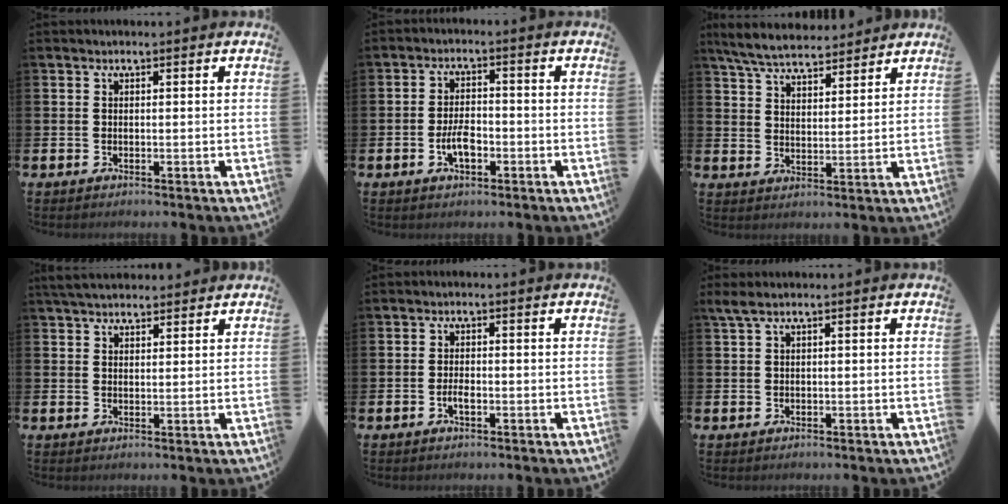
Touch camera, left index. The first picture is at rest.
{"total": 3.9, "force": [-1.3, 1.9, 3.1], "torque": [-0.053, 0.005, -0.023]}
{"total": 6.4, "force": [6.1, 1.3, 1.6], "torque": [-0.057, -0.023, 0.112]}
{"total": 3.9, "force": [3.7, 1.0, 0.8], "torque": [-0.023, -0.008, 0.070]}
{"total": 1.8, "force": [-0.6, 0.7, 1.5], "torque": [-0.026, 0.000, -0.013]}
{"total": 1.3, "force": [0.5, 0.1, 1.1], "torque": [-0.029, 0.005, 0.010]}